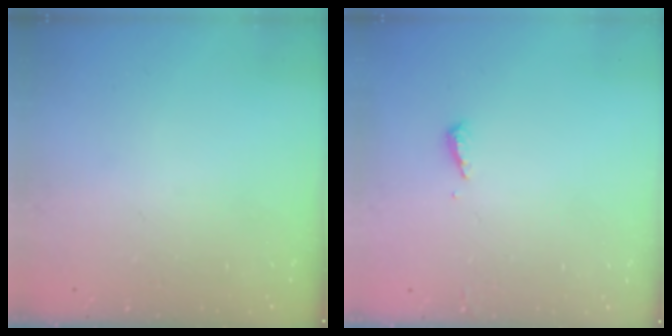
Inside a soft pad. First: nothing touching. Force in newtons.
{"total": 5.1, "press": 5.1, "slide": 0.5}